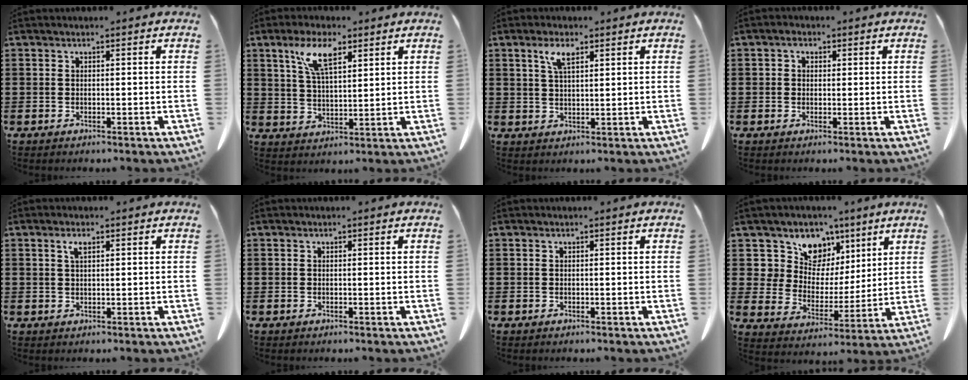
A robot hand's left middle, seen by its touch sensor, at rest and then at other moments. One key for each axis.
{"total": 8.0, "fx": 4.5, "fy": 2.8, "fz": 6.0, "tx": -0.129, "ty": 0.010, "tz": 0.081}
{"total": 4.1, "fx": 2.2, "fy": 1.3, "fz": 3.2, "tx": -0.071, "ty": 0.005, "tz": 0.040}
{"total": 1.4, "fx": 0.6, "fy": 1.0, "fz": 0.7, "tx": -0.008, "ty": 0.002, "tz": 0.009}
{"total": 1.9, "fx": 0.9, "fy": 0.6, "fz": 1.6, "tx": -0.036, "ty": 0.001, "tz": 0.017}
{"total": 0.0}
{"total": 0.0}
{"total": 8.7, "fx": 5.8, "fy": 6.2, "fz": 1.9, "tx": -0.085, "ty": -0.033, "tz": 0.109}